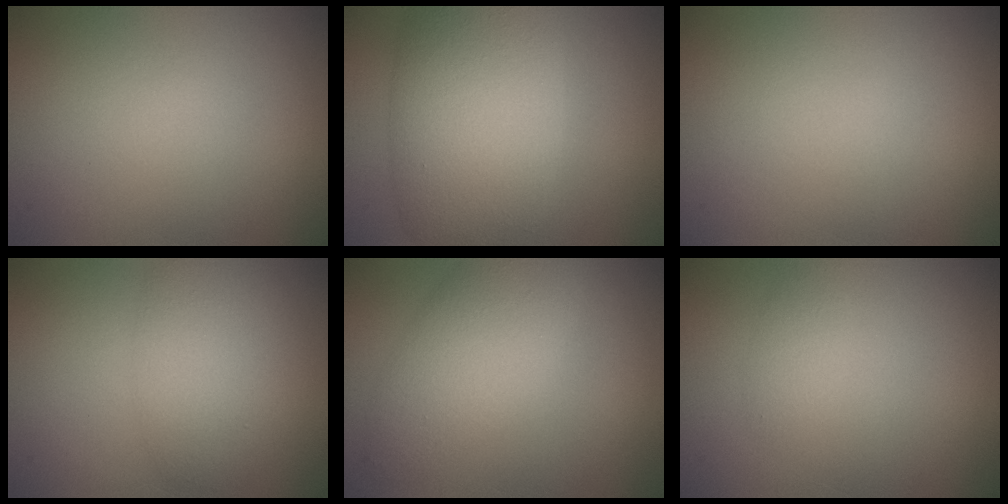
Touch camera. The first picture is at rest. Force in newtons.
{"total": 10.3, "press": 10.3, "slide": 0.3}
{"total": 0.0}
{"total": 4.2, "press": 4.2, "slide": 0.1}
{"total": 5.0, "press": 5.0, "slide": 0.4}
{"total": 1.1, "press": 1.1, "slide": 0.0}